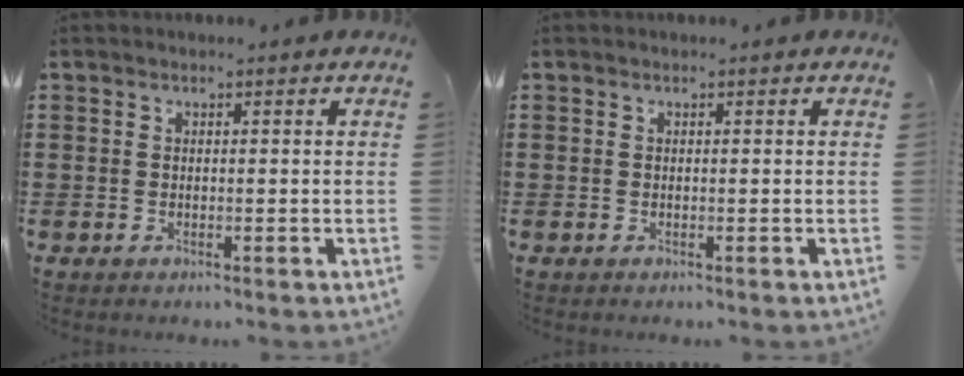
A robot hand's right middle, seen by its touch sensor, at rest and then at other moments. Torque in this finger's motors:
{"motor_torque": [0.01, -0.01, 0.00, 0.00]}